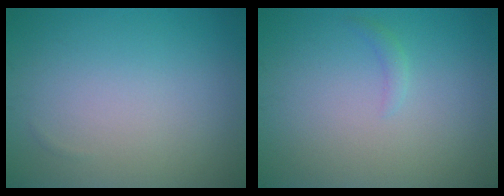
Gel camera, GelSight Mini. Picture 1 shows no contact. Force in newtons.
{"total": 0.8, "press": 0.8, "slide": 0.1}